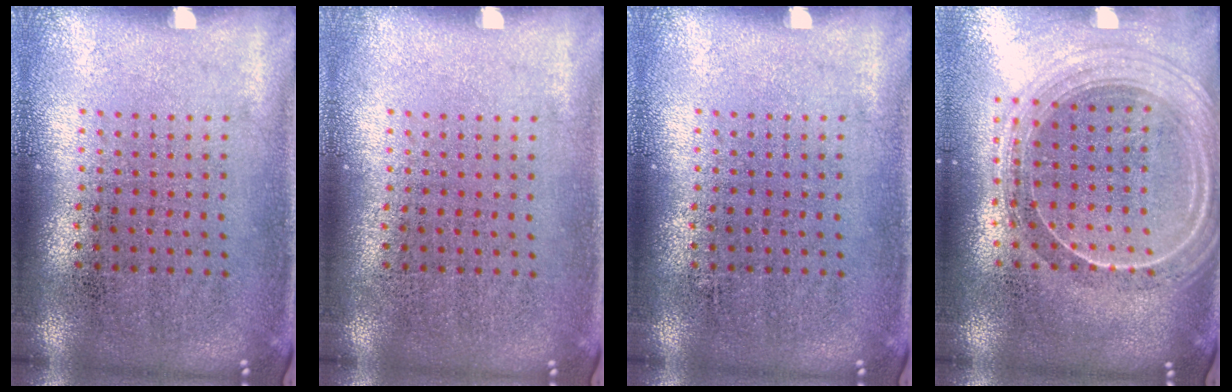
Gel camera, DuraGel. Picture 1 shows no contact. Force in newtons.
{"total": 0.0}
{"total": 0.0}
{"total": 2.2, "press": 2.0, "slide": 1.1}